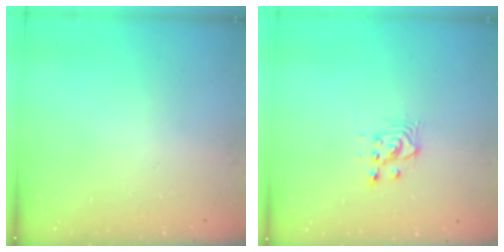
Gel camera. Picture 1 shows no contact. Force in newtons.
{"total": 3.8, "press": 3.8, "slide": 0.2}